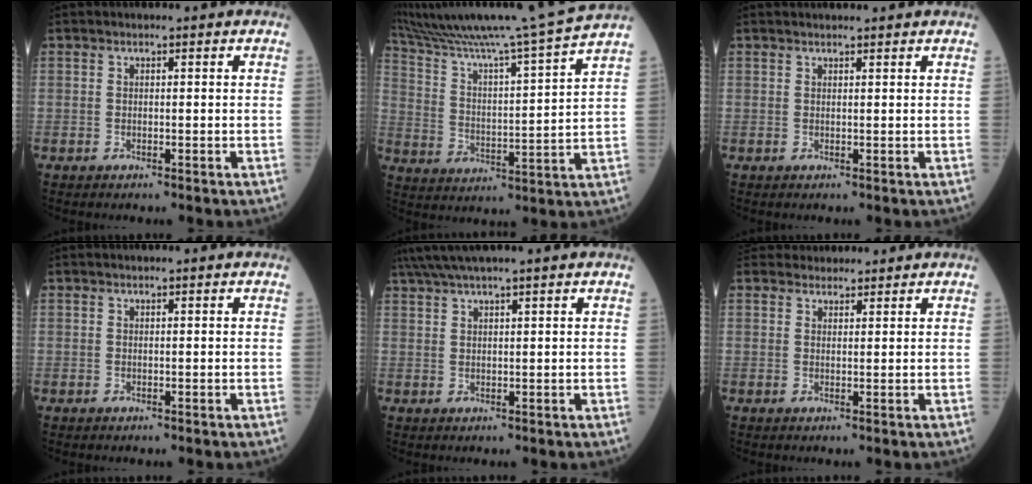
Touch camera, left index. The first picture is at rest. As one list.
[{"total": 21.8, "force": [19.1, -2.7, 10.0], "torque": [-0.181, -0.037, 0.289]}, {"total": 2.9, "force": [2.8, -0.1, 0.8], "torque": [-0.010, 0.017, 0.036]}, {"total": 0.0}, {"total": 6.8, "force": [5.7, -1.0, 3.4], "torque": [-0.060, 0.033, 0.099]}, {"total": 4.3, "force": [4.1, 1.3, 0.1], "torque": [0.001, 0.023, 0.062]}]